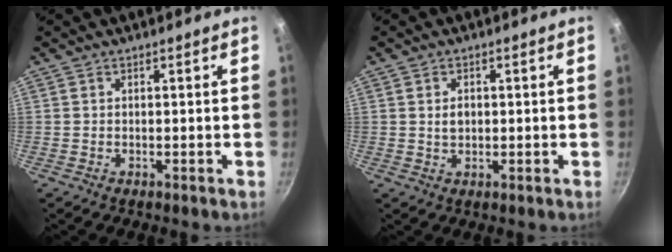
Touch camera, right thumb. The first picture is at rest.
{"total": 2.6, "force": [0.3, 1.9, 1.8], "torque": [-0.023, 0.002, 0.006]}